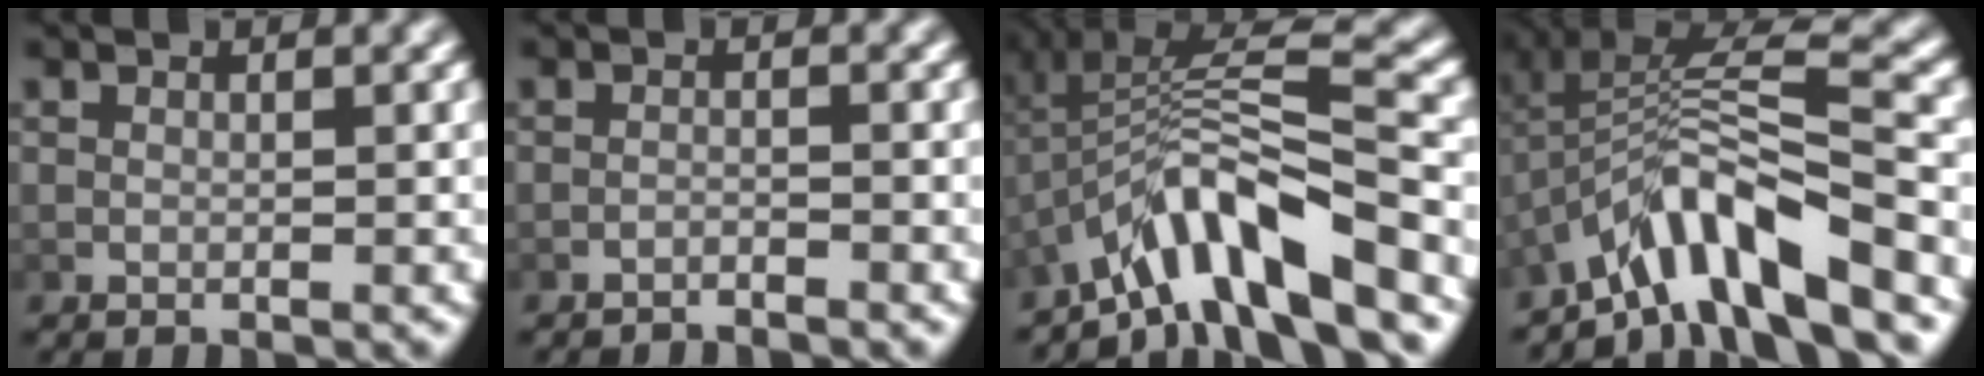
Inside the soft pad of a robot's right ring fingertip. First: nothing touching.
{"total": 2.0, "force": [-2.0, -0.1, 0.0], "torque": [-0.004, -0.005, -0.033]}
{"total": 8.7, "force": [-2.2, 3.1, 7.8], "torque": [-0.121, 0.018, -0.033]}
{"total": 7.9, "force": [-2.2, 3.1, 6.9], "torque": [-0.115, 0.011, -0.031]}